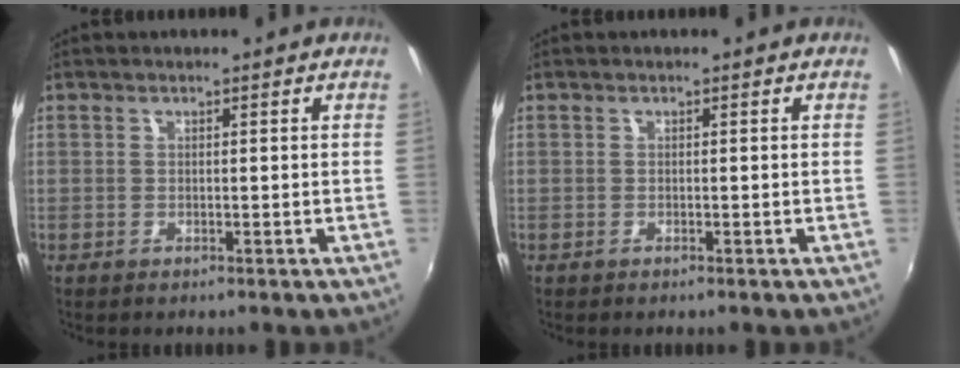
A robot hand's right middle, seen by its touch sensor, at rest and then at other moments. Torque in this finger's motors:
{"motor_torque": [0.23, -0.23, 0.01, 0.00]}